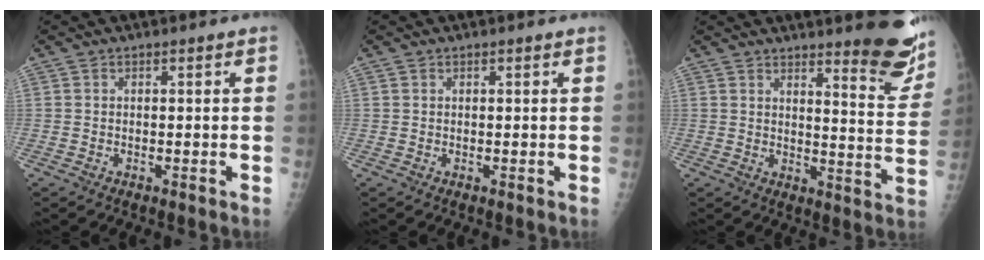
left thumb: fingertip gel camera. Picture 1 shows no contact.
{"total": 0.0}
{"total": 13.3, "force": [10.0, 2.8, 8.3], "torque": [-0.069, -0.082, 0.120]}